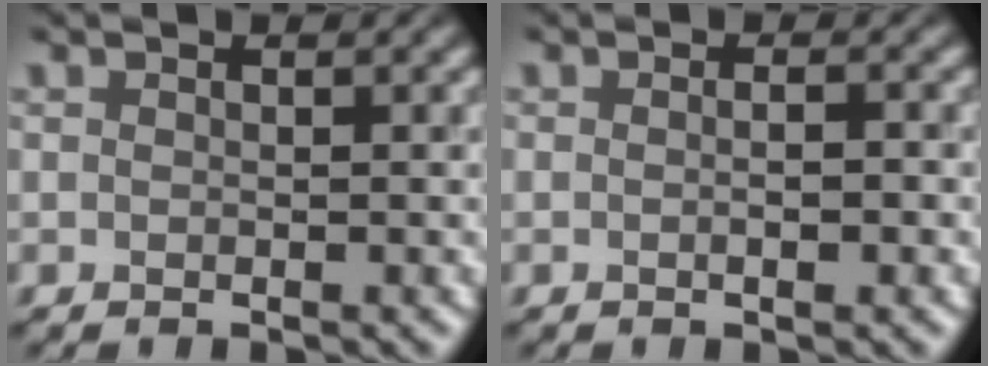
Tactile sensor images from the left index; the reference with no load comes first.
{"total": 2.3, "force": [0.3, 1.1, 2.0], "torque": [0.006, 0.007, -0.012]}